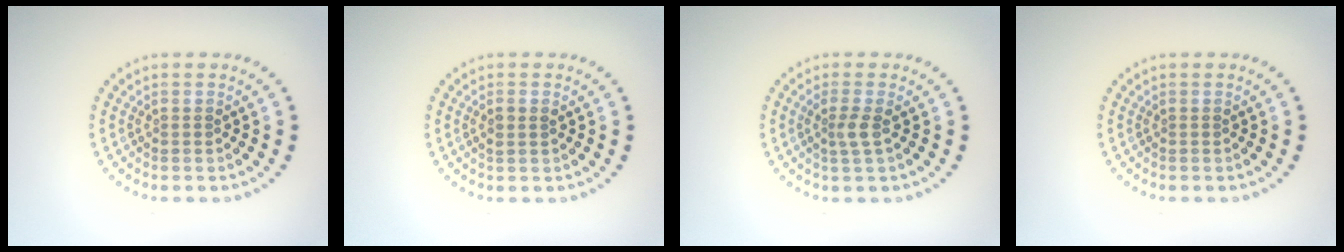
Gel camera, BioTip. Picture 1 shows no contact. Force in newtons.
{"total": 1.0, "press": 1.0, "slide": 0.2}
{"total": 1.7, "press": 1.2, "slide": 1.1}
{"total": 0.0}